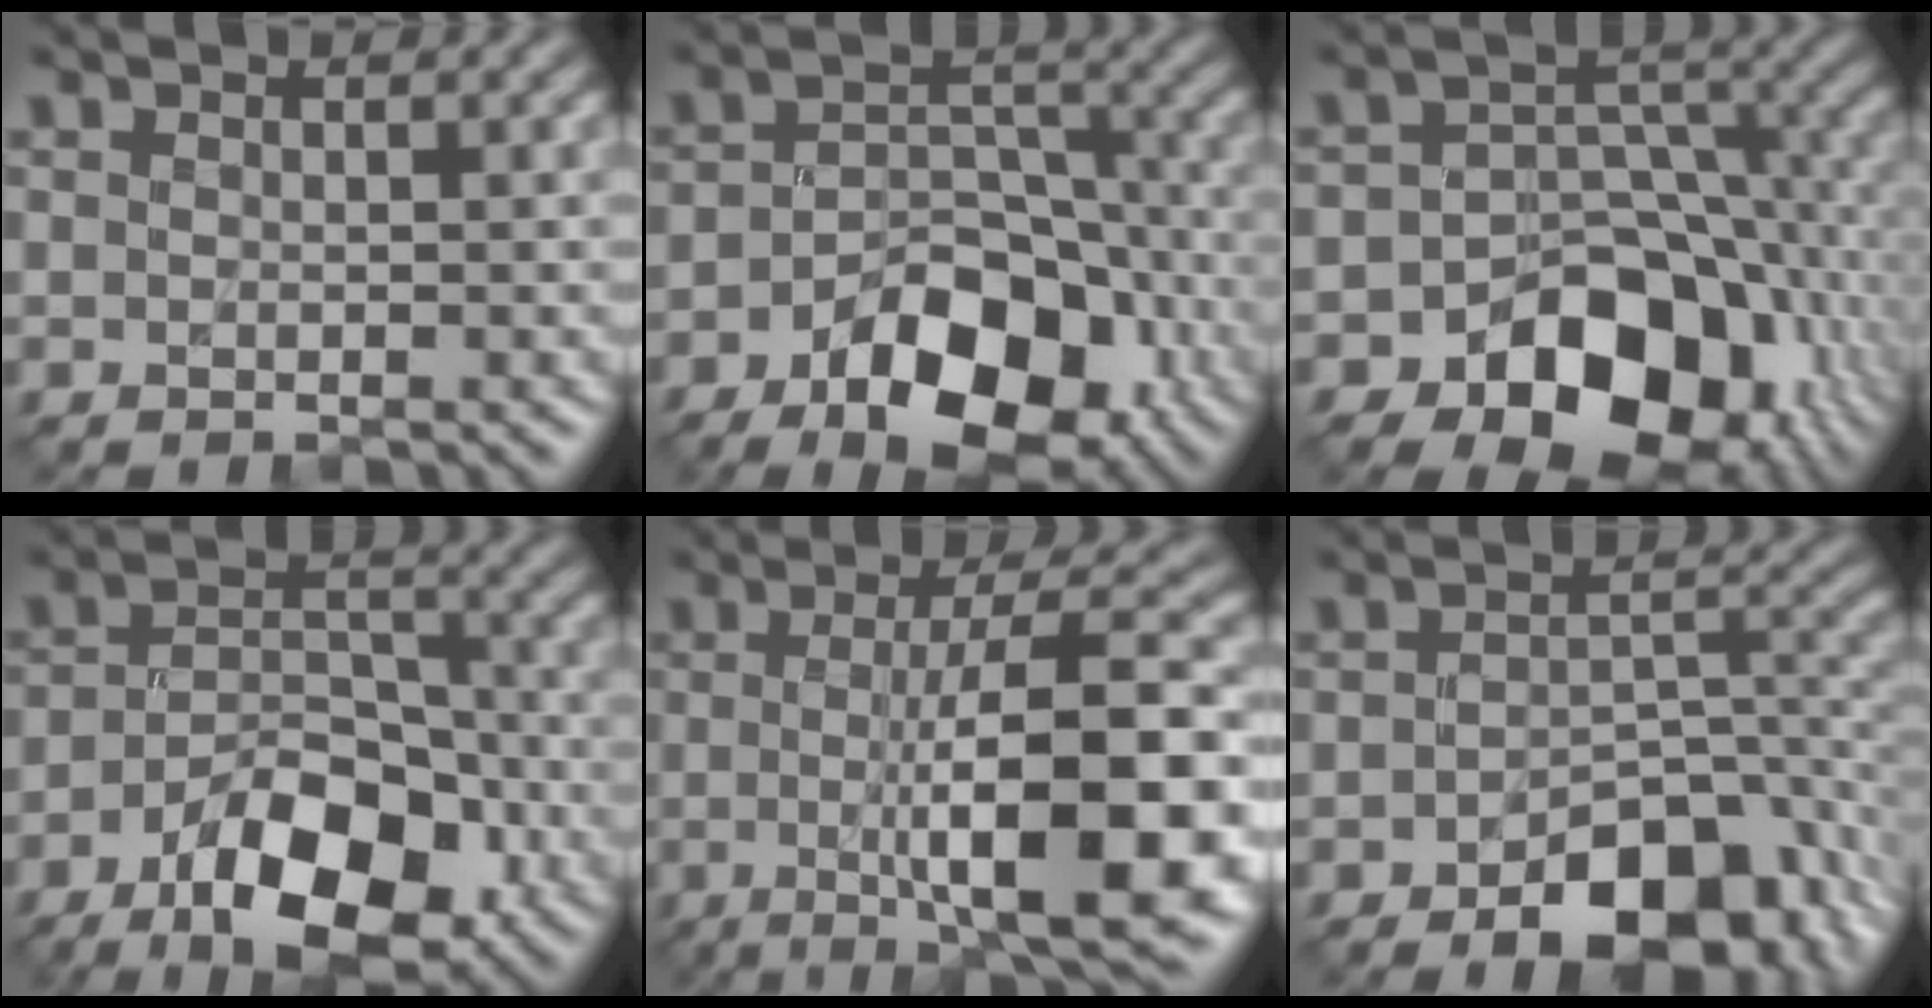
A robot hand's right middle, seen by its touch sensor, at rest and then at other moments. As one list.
[{"total": 9.8, "force": [-5.2, 5.3, 6.4], "torque": [-0.093, -0.001, -0.077]}, {"total": 12.1, "force": [-6.4, 8.2, 6.2], "torque": [-0.084, 0.001, -0.104]}, {"total": 10.1, "force": [-5.5, 4.6, 7.1], "torque": [-0.115, 0.003, -0.086]}, {"total": 12.2, "force": [-1.5, 2.8, 11.8], "torque": [-0.166, -0.002, -0.025]}, {"total": 8.7, "force": [-4.5, 4.3, 6.0], "torque": [-0.075, -0.003, -0.067]}]